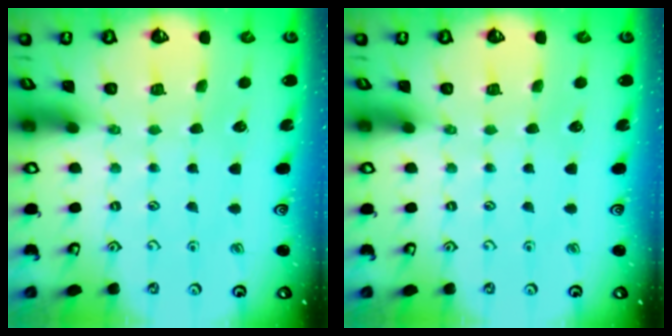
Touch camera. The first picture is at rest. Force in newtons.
{"total": 0.0}